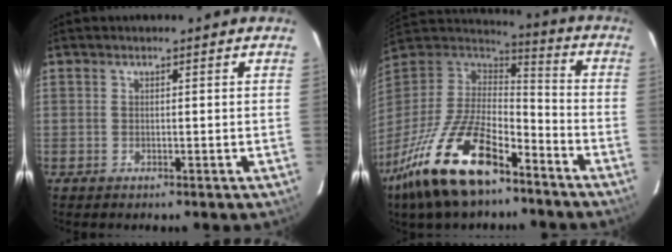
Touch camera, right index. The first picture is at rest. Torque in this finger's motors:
{"motor_torque": [1.55, -0.59, 1.05, 0.21]}